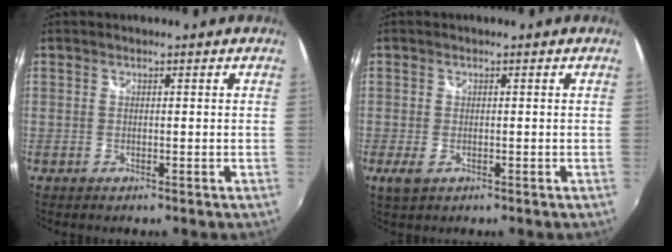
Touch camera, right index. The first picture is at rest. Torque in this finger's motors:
{"motor_torque": [0.36, -0.03, 0.20, 0.03]}